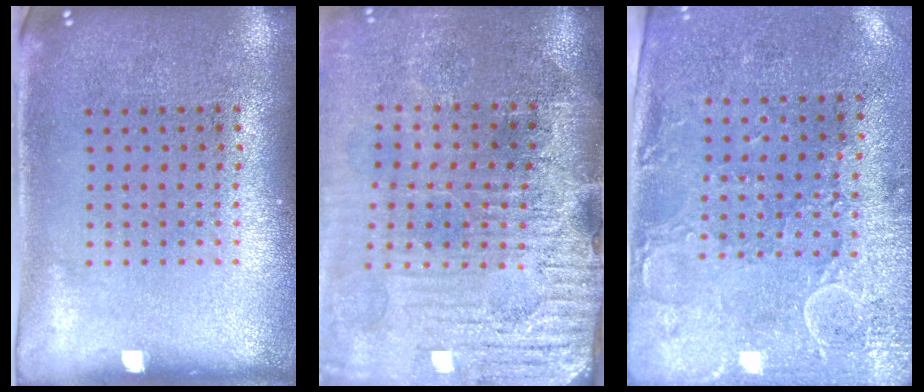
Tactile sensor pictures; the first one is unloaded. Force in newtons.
{"total": 4.6, "press": 4.0, "slide": 2.4}
{"total": 3.0, "press": 2.4, "slide": 1.7}